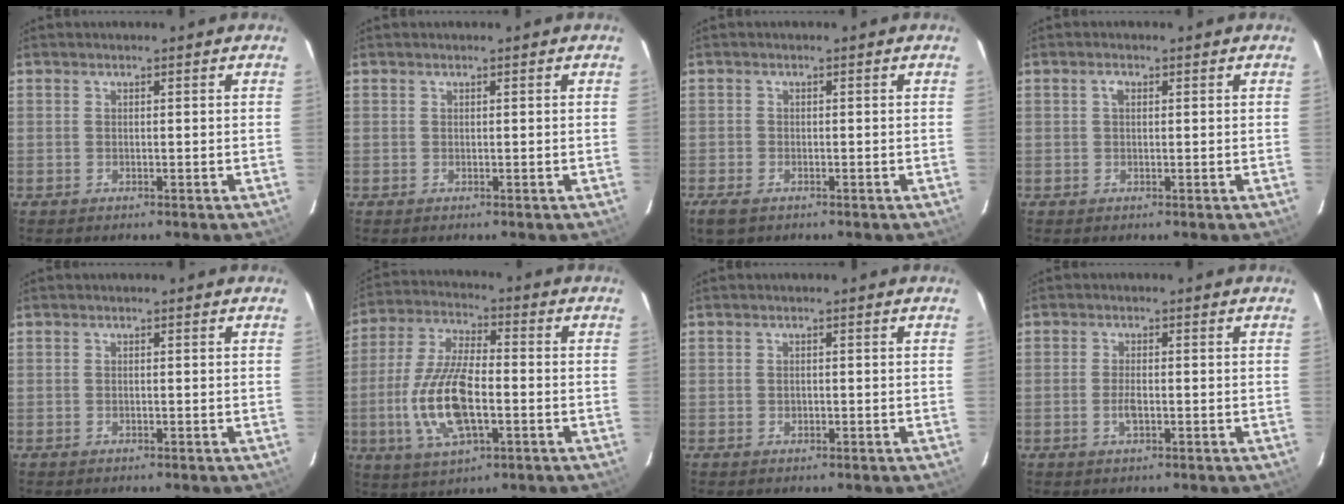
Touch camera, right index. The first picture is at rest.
{"total": 0.0}
{"total": 3.3, "force": [-2.2, 1.7, 1.8], "torque": [-0.041, -0.010, -0.042]}
{"total": 1.2, "force": [0.3, 0.7, 0.9], "torque": [-0.016, 0.006, 0.004]}
{"total": 0.0}
{"total": 15.0, "force": [-3.6, 5.7, 13.4], "torque": [-0.286, -0.005, -0.067]}
{"total": 0.9, "force": [-0.2, 0.7, 0.4], "torque": [-0.006, 0.000, -0.003]}
{"total": 2.7, "force": [-0.8, 1.0, 2.3], "torque": [-0.048, -0.002, -0.016]}